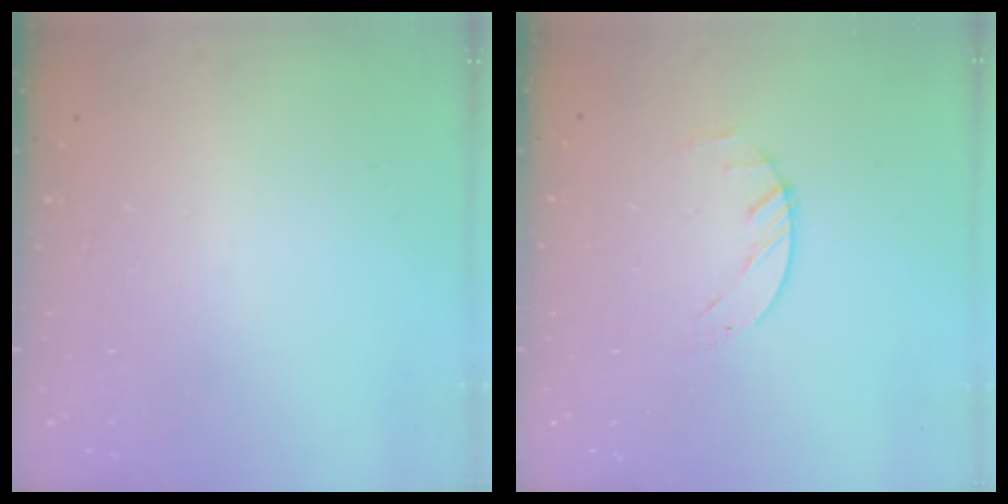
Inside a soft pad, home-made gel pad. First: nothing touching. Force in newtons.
{"total": 1.4, "press": 1.3, "slide": 0.2}